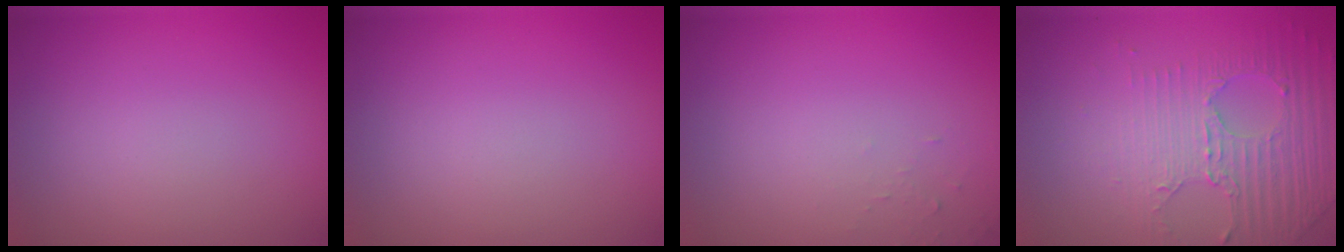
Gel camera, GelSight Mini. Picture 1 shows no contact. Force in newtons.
{"total": 0.0}
{"total": 0.6, "press": 0.6, "slide": 0.1}
{"total": 4.9, "press": 3.2, "slide": 3.7}